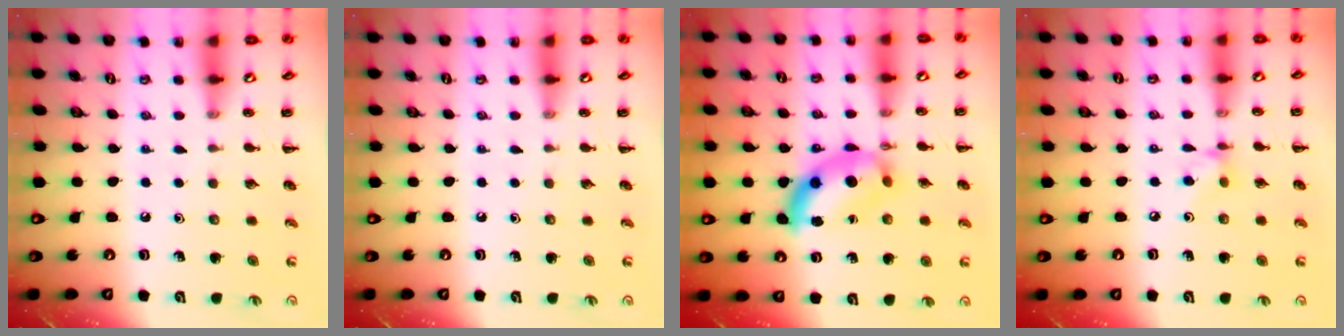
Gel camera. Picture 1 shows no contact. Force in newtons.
{"total": 0.0}
{"total": 11.1, "press": 11.1, "slide": 0.4}
{"total": 5.1, "press": 5.1, "slide": 0.5}